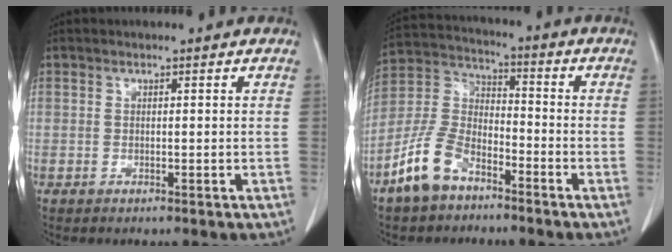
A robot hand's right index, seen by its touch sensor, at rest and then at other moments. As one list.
[{"total": 10.2, "force": [-6.7, 5.1, 5.7], "torque": [-0.142, 0.005, -0.139]}]